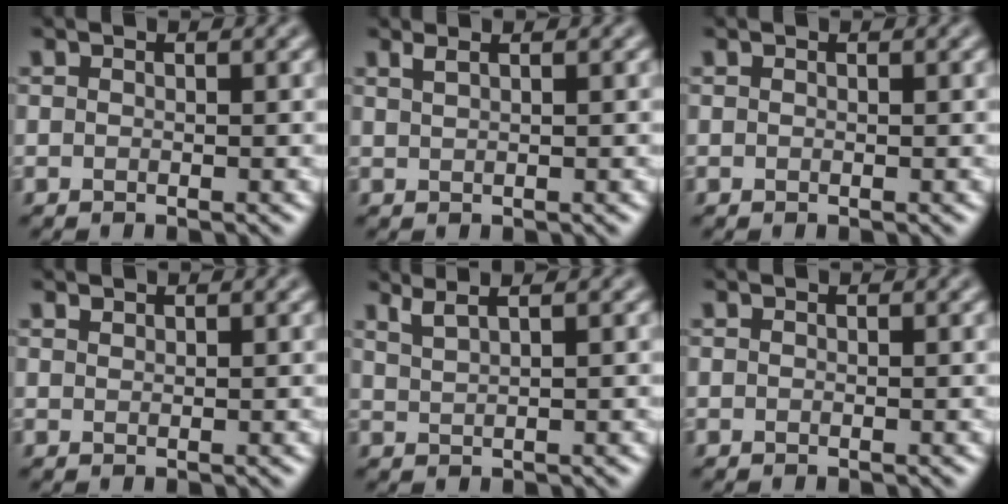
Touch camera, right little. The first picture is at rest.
{"total": 1.0, "force": [0.8, -0.7, 0.0], "torque": [-0.006, 0.003, 0.018]}
{"total": 0.0}
{"total": 0.8, "force": [0.7, 0.0, -0.2], "torque": [-0.002, -0.002, 0.015]}
{"total": 2.6, "force": [1.7, -2.0, -0.5], "torque": [0.008, 0.005, 0.032]}
{"total": 0.0}